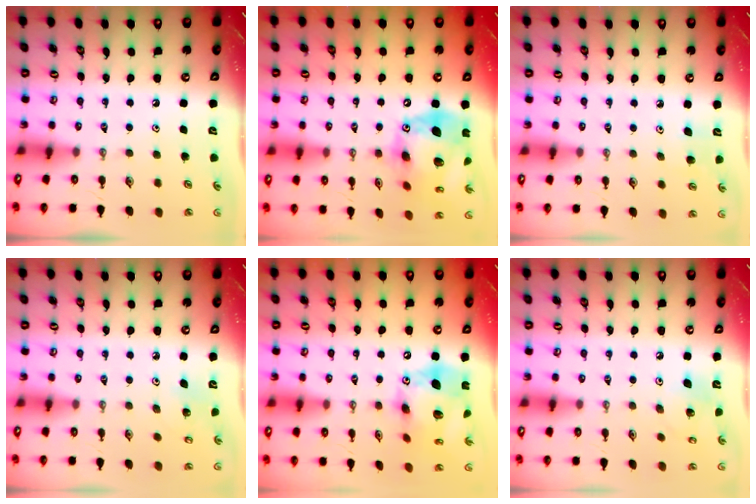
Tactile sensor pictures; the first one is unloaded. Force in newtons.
{"total": 21.2, "press": 21.1, "slide": 2.5}
{"total": 5.5, "press": 5.4, "slide": 1.3}
{"total": 3.8, "press": 3.8, "slide": 0.3}
{"total": 18.2, "press": 18.2, "slide": 1.3}
{"total": 9.6, "press": 9.4, "slide": 1.9}